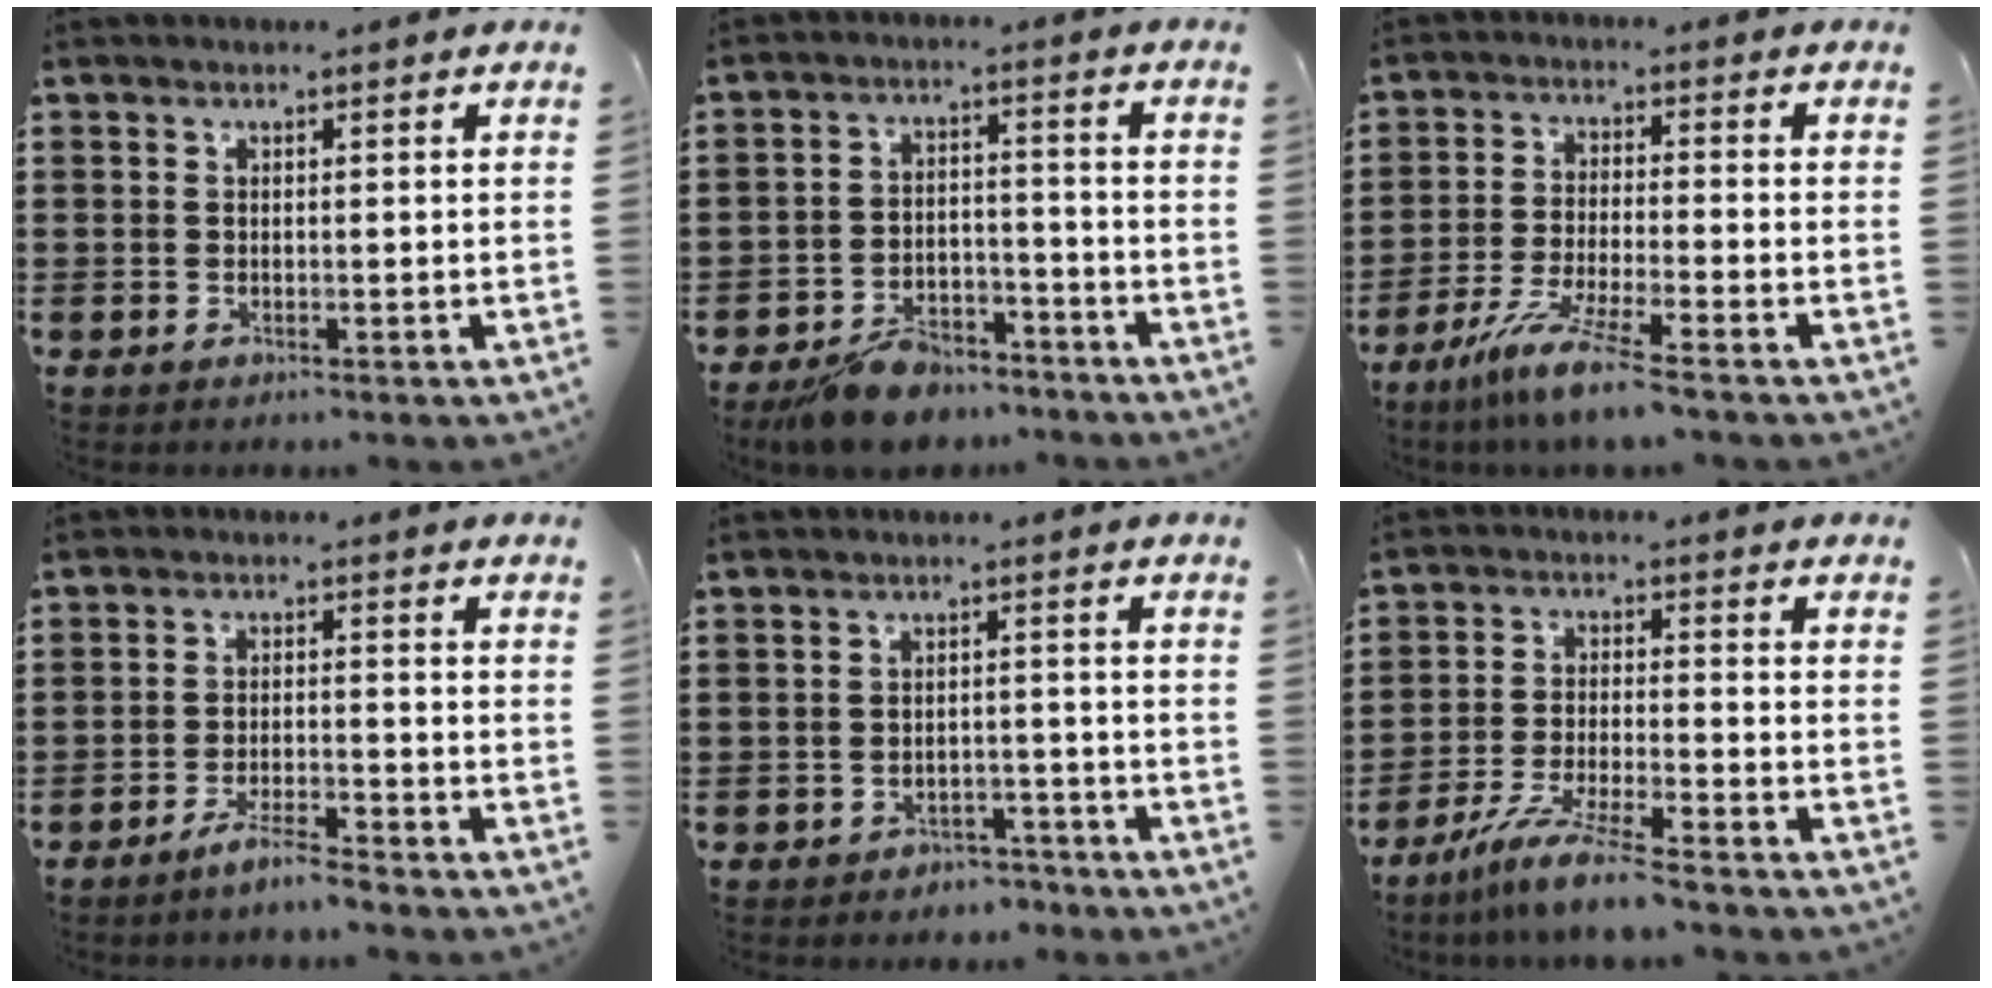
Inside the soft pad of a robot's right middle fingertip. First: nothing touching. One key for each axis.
{"total": 7.2, "fx": -6.4, "fy": 2.3, "fz": 2.2, "tx": -0.046, "ty": 0.017, "tz": -0.125}
{"total": 7.3, "fx": -5.8, "fy": -0.1, "fz": 4.6, "tx": -0.097, "ty": -0.015, "tz": -0.111}
{"total": 3.6, "fx": -3.3, "fy": 0.1, "fz": 1.6, "tx": -0.034, "ty": 0.002, "tz": -0.065}
{"total": 2.6, "fx": -2.6, "fy": 0.6, "fz": -0.2, "tx": -0.006, "ty": 0.003, "tz": -0.058}
{"total": 7.2, "fx": -6.1, "fy": -0.3, "fz": 3.9, "tx": -0.085, "ty": -0.016, "tz": -0.118}